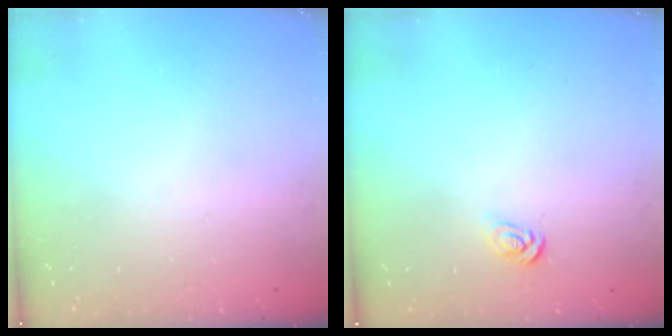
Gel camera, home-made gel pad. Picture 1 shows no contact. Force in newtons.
{"total": 3.7, "press": 3.7, "slide": 0.4}